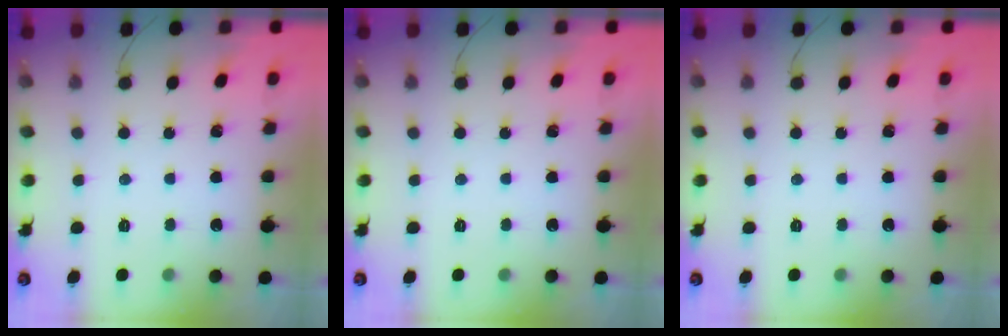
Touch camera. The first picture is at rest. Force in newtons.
{"total": 0.0}
{"total": 0.0}